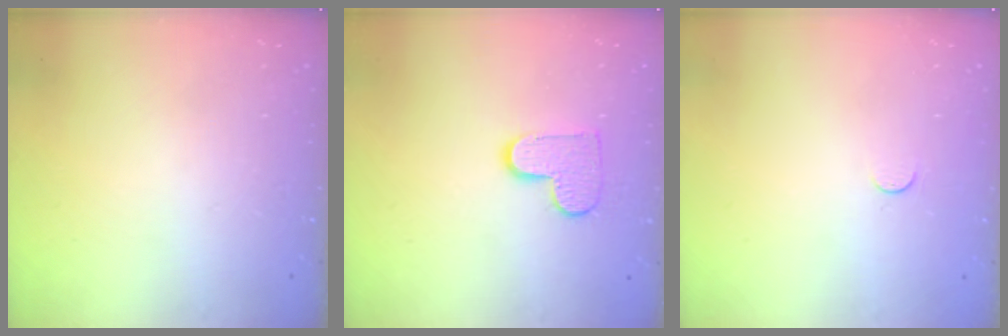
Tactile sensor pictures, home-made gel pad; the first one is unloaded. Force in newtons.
{"total": 8.9, "press": 8.9, "slide": 0.4}
{"total": 3.5, "press": 3.5, "slide": 0.4}